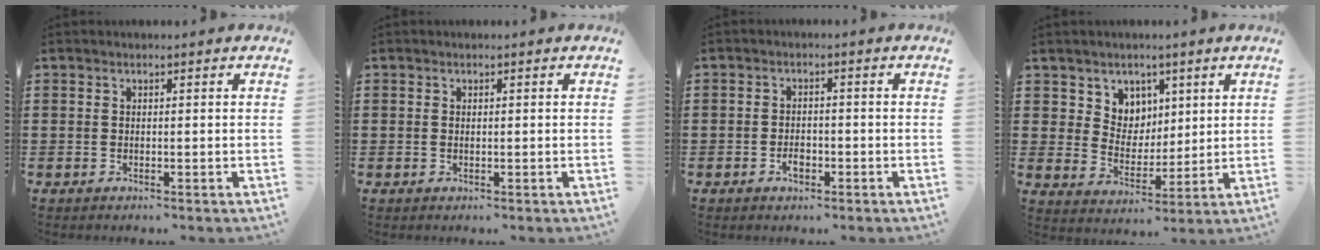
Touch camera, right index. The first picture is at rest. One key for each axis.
{"total": 0.0}
{"total": 2.2, "fx": -1.0, "fy": 1.3, "fz": 1.5, "tx": -0.030, "ty": 0.002, "tz": -0.019}
{"total": 5.7, "fx": 3.4, "fy": 4.6, "fz": -0.1, "tx": -0.033, "ty": -0.002, "tz": 0.065}